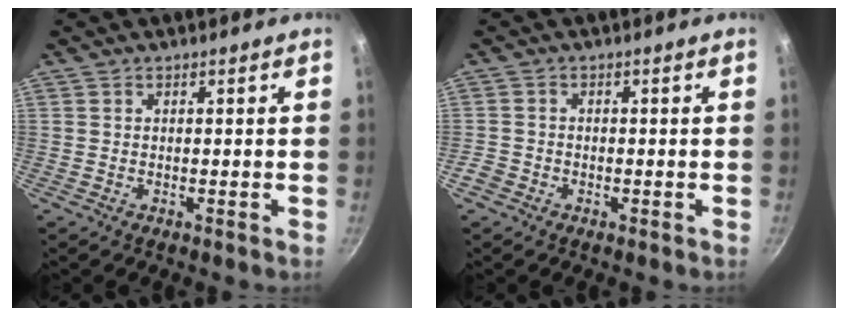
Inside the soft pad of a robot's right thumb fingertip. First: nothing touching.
{"total": 2.4, "force": [-1.4, 1.8, 0.7], "torque": [-0.012, 0.011, -0.028]}